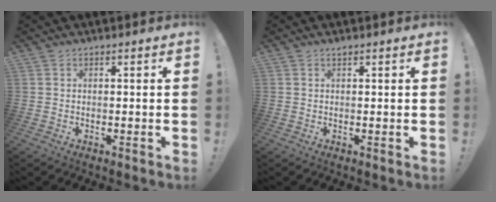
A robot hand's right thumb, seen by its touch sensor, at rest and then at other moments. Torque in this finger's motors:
{"motor_torque": [0.09, 0.03, 0.26, 0.12, 0.00]}